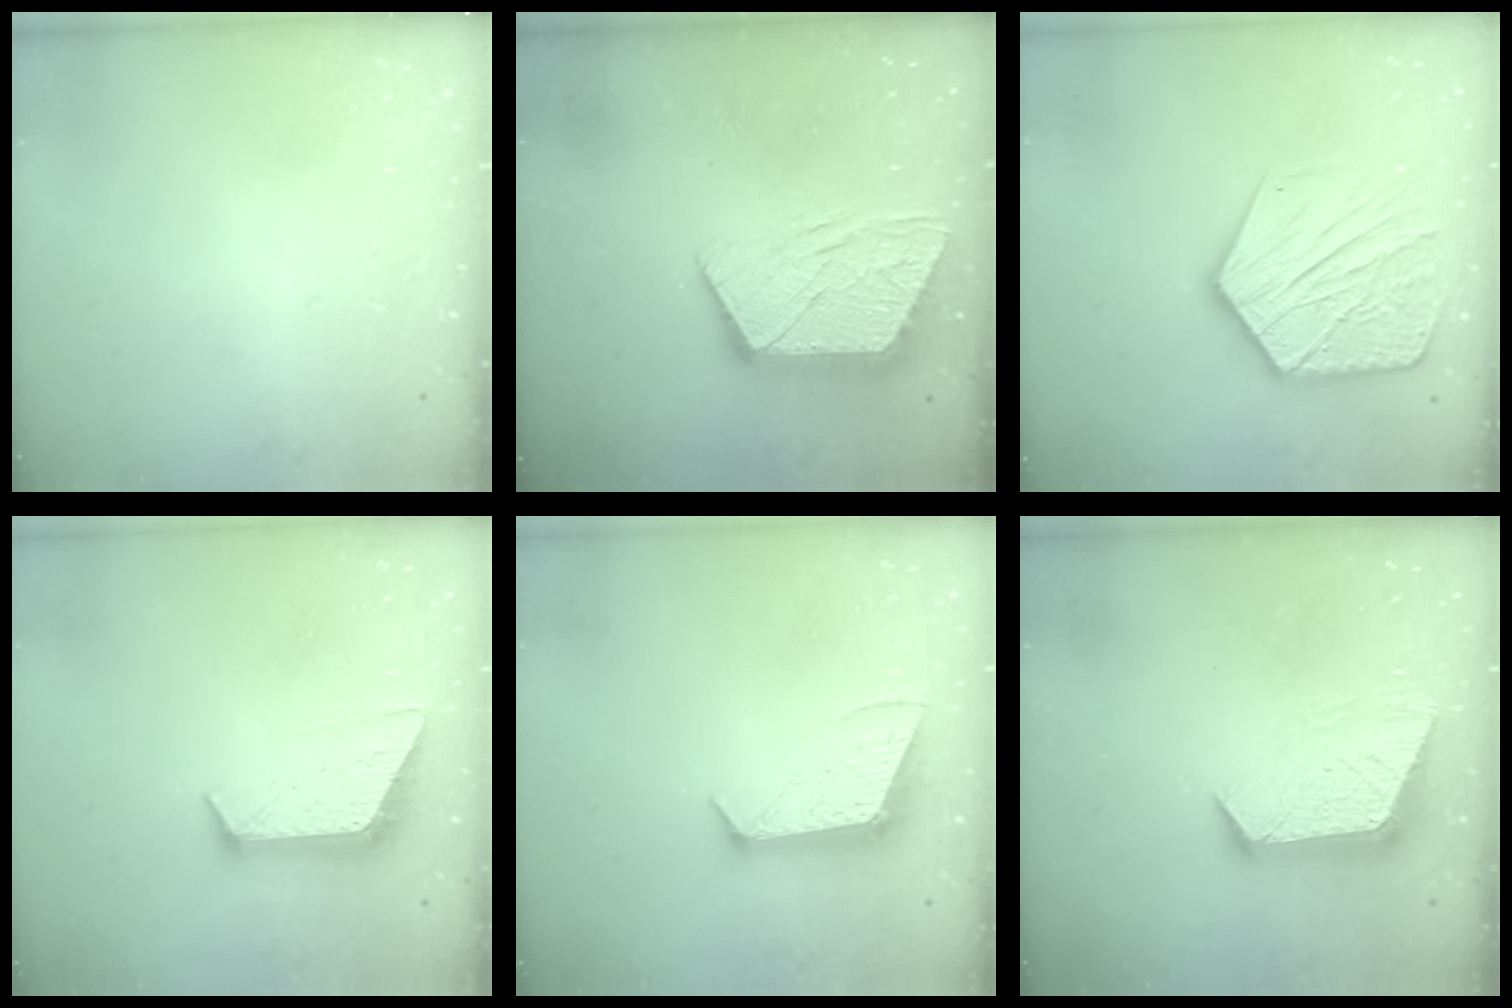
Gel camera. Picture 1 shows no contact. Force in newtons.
{"total": 13.3, "press": 13.2, "slide": 0.8}
{"total": 20.8, "press": 20.7, "slide": 1.8}
{"total": 10.8, "press": 10.8, "slide": 0.6}
{"total": 10.0, "press": 10.0, "slide": 0.2}
{"total": 11.4, "press": 11.4, "slide": 1.0}